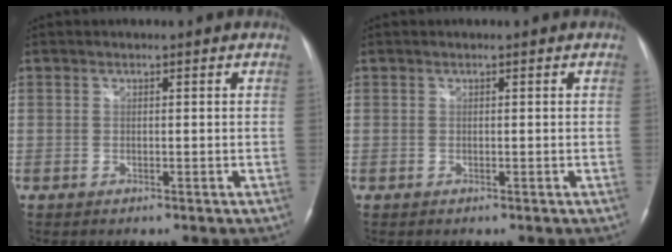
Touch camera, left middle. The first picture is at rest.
{"total": 0.0}